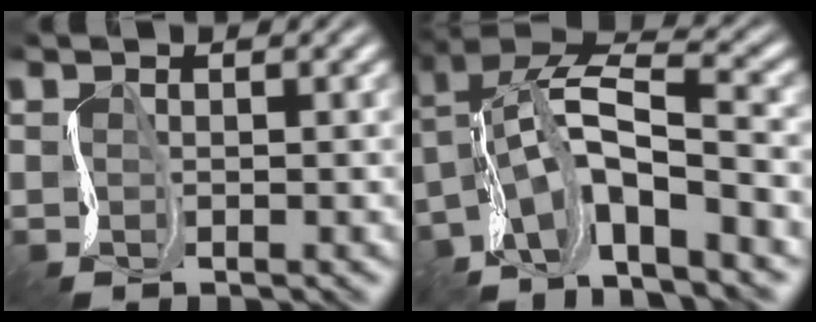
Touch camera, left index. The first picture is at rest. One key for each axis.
{"total": 7.9, "fx": -5.3, "fy": 1.2, "fz": 5.8, "tx": -0.094, "ty": 0.002, "tz": -0.102}